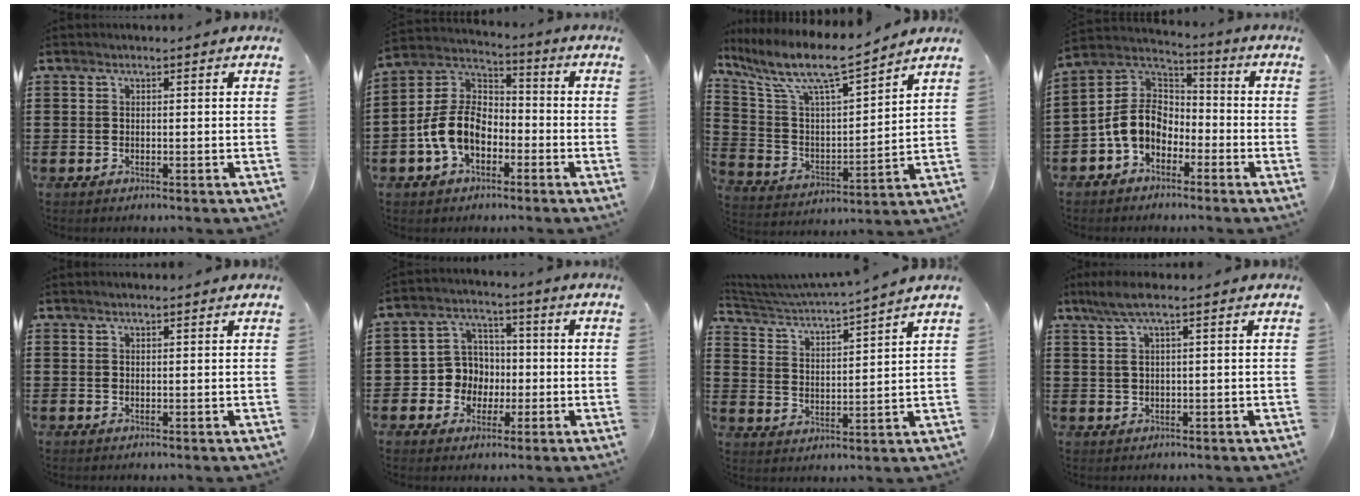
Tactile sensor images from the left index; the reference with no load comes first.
{"total": 9.6, "force": [-3.8, 6.3, 6.3], "torque": [-0.163, 0.006, -0.081]}
{"total": 10.0, "force": [8.1, 1.5, 5.7], "torque": [-0.145, -0.052, 0.135]}
{"total": 8.4, "force": [-3.4, 6.3, 4.4], "torque": [-0.123, 0.013, -0.073]}
{"total": 0.9, "force": [0.7, 0.1, 0.4], "torque": [-0.008, 0.000, 0.014]}
{"total": 6.4, "force": [-0.7, 6.2, 1.4], "torque": [-0.056, 0.012, -0.013]}
{"total": 3.4, "force": [3.1, -0.3, 1.2], "torque": [-0.045, -0.031, 0.044]}
{"total": 3.7, "force": [1.7, 0.4, 3.3], "torque": [-0.073, 0.000, 0.028]}